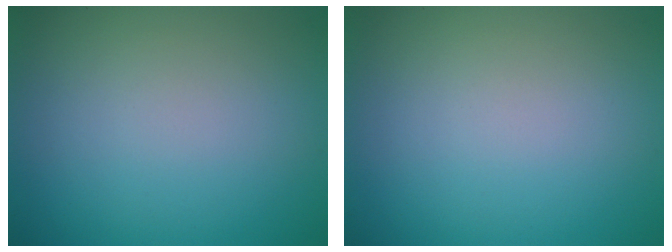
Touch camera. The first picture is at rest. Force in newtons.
{"total": 0.0}